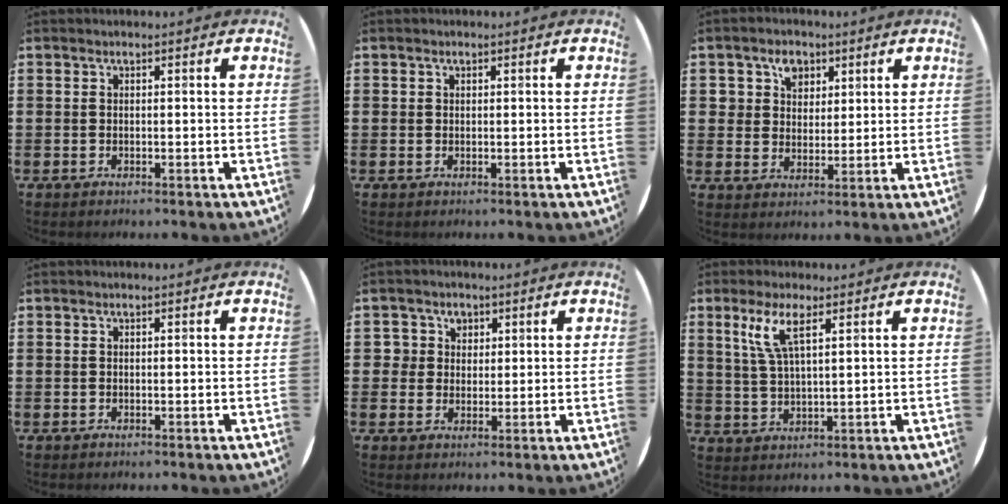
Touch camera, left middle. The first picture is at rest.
{"total": 0.0}
{"total": 4.3, "force": [2.5, 3.2, 1.1], "torque": [-0.020, 0.006, 0.044]}
{"total": 0.0}
{"total": 3.2, "force": [1.4, 2.8, 0.3], "torque": [-0.011, 0.006, 0.025]}
{"total": 5.6, "force": [3.3, 1.3, 4.4], "torque": [-0.097, 0.007, 0.057]}